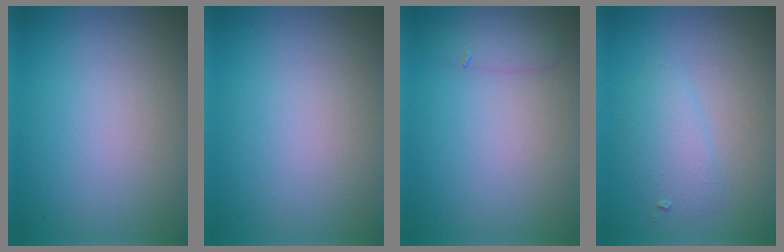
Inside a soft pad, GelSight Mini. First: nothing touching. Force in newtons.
{"total": 0.0}
{"total": 1.4, "press": 1.4, "slide": 0.1}
{"total": 2.0, "press": 2.0, "slide": 0.1}